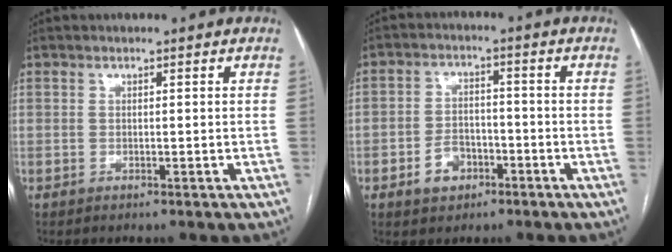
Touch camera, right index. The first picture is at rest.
{"total": 5.3, "force": [-2.6, 3.7, 2.7], "torque": [-0.049, 0.012, -0.040]}